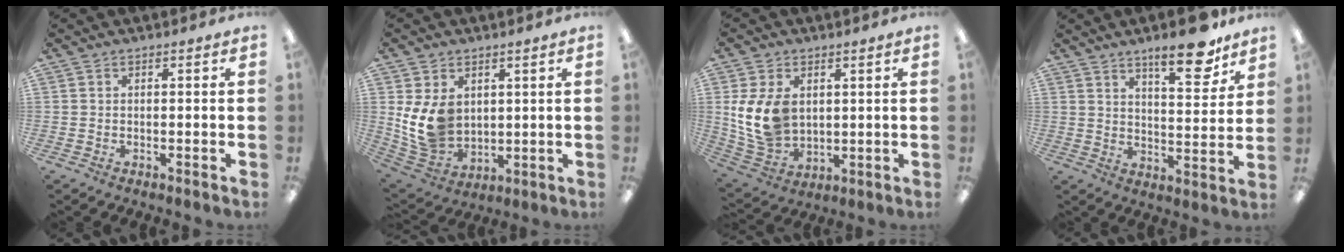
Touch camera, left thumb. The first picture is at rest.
{"total": 11.3, "force": [2.8, 8.8, 6.4], "torque": [-0.146, -0.019, 0.057]}
{"total": 12.5, "force": [2.7, 9.0, 8.3], "torque": [-0.187, -0.008, 0.050]}
{"total": 12.8, "force": [9.2, 3.8, 8.1], "torque": [-0.096, -0.057, 0.149]}